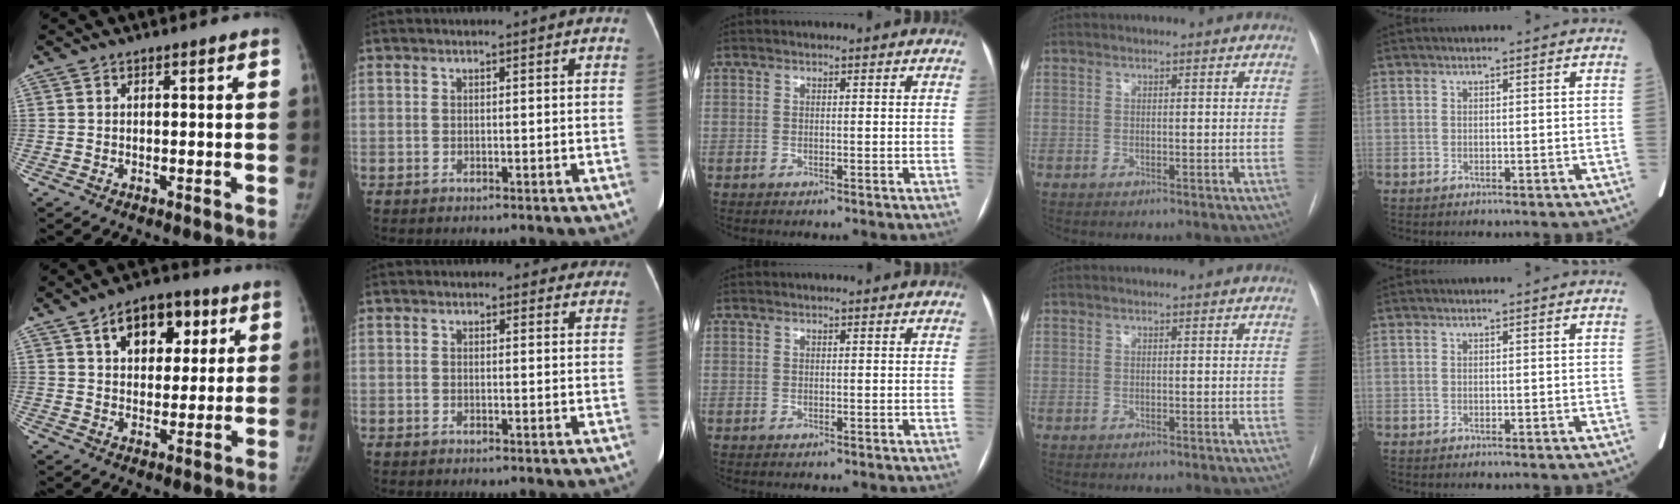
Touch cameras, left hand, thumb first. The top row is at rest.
{"thumb": {"total": 12.4, "force": [5.2, 8.0, 7.8], "torque": [-0.068, -0.005, 0.077]}, "index": {"total": 3.2, "force": [2.8, 1.4, 0.3], "torque": [0.013, 0.000, 0.016]}}